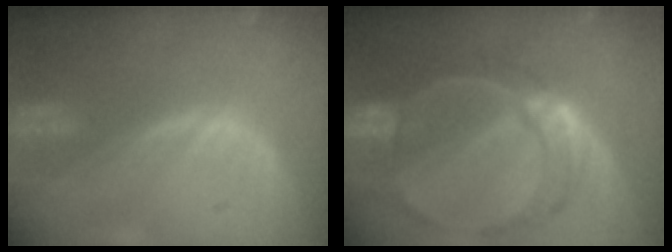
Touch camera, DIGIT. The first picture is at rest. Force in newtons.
{"total": 10.5, "press": 8.9, "slide": 5.7}